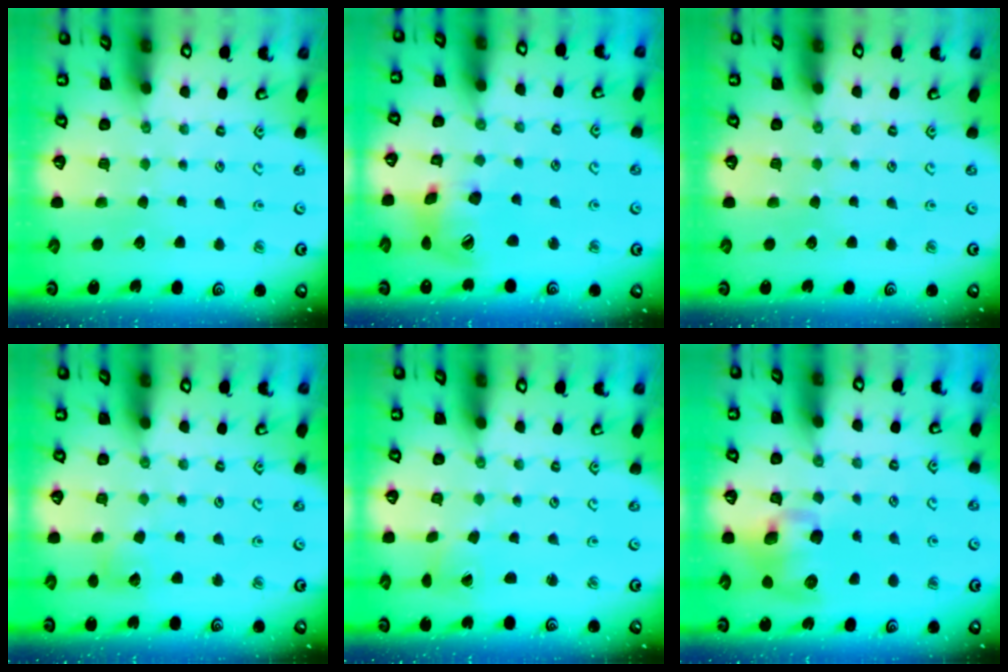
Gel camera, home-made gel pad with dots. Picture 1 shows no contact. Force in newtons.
{"total": 15.4, "press": 15.2, "slide": 2.2}
{"total": 0.0}
{"total": 5.1, "press": 5.1, "slide": 0.5}
{"total": 2.5, "press": 2.5, "slide": 0.1}
{"total": 9.4, "press": 9.3, "slide": 1.8}